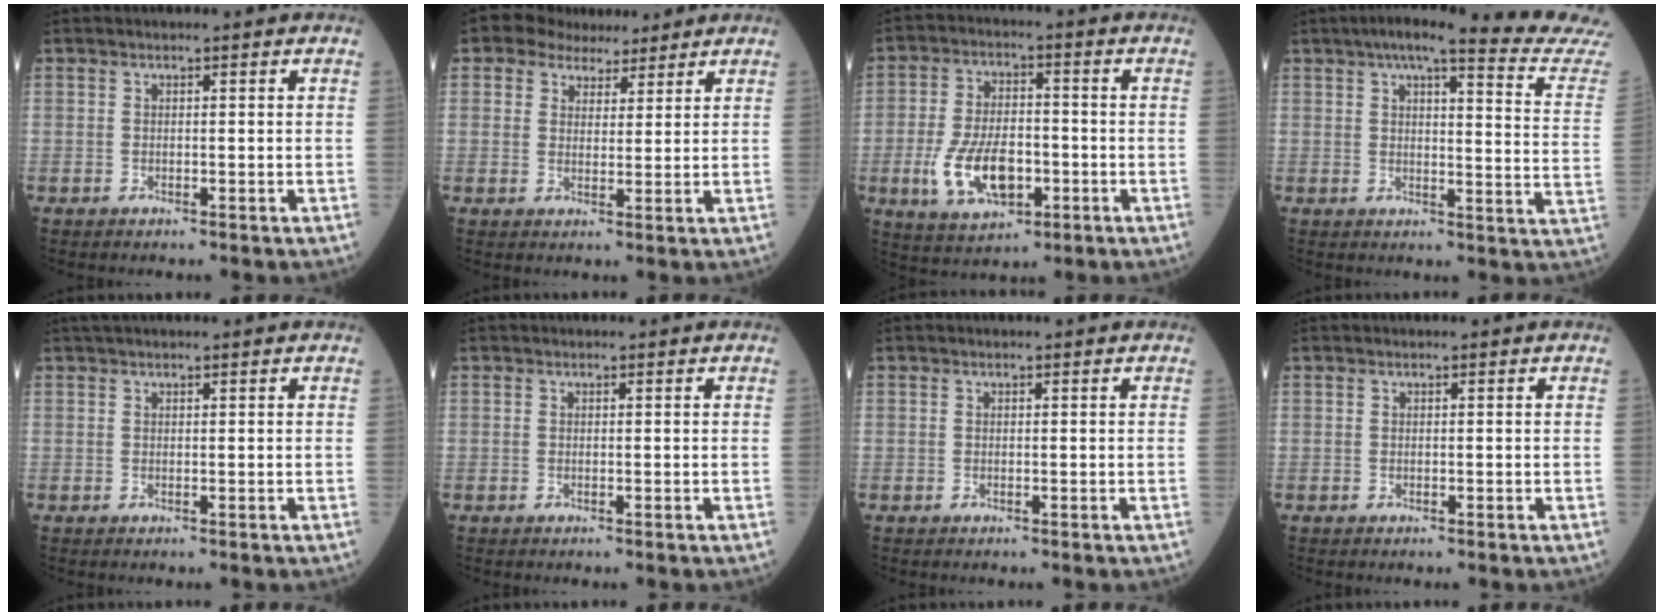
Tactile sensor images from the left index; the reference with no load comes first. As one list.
[{"total": 5.4, "force": [4.2, 3.2, 1.2], "torque": [-0.020, 0.021, 0.071]}, {"total": 10.6, "force": [-3.2, 5.4, 8.5], "torque": [-0.179, 0.000, -0.050]}, {"total": 20.0, "force": [18.2, -0.8, 8.1], "torque": [-0.103, -0.069, 0.207]}, {"total": 1.8, "force": [1.5, -0.1, 0.9], "torque": [-0.013, 0.021, 0.029]}, {"total": 0.0}, {"total": 0.0}, {"total": 0.0}]